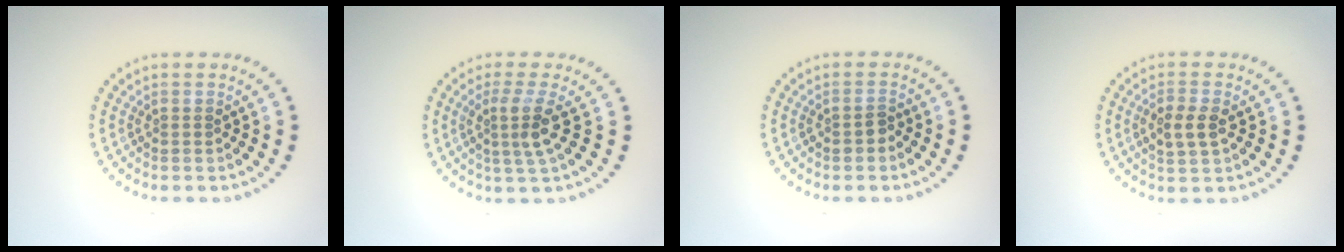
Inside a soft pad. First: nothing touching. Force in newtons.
{"total": 2.9, "press": 2.2, "slide": 1.9}
{"total": 1.1, "press": 1.1, "slide": 0.4}
{"total": 2.6, "press": 2.6, "slide": 0.3}